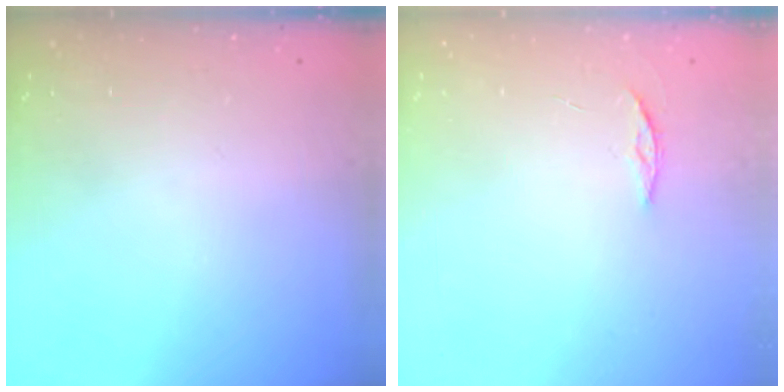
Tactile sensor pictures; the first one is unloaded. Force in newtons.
{"total": 3.5, "press": 3.5, "slide": 0.4}